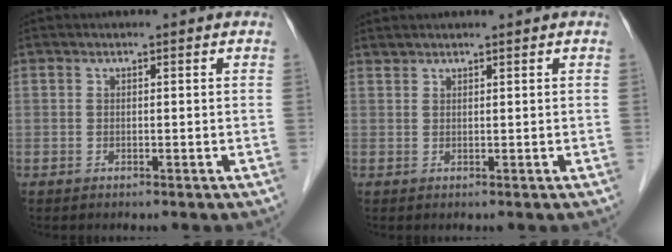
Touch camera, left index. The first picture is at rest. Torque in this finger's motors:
{"motor_torque": [0.11, 0.17, 0.00, -0.03]}